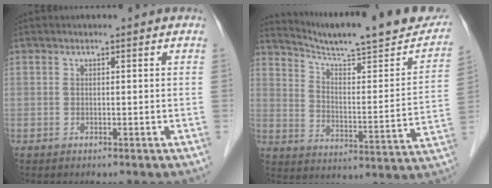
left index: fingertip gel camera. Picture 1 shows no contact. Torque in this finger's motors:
{"motor_torque": [-0.06, -0.34, 0.07, 0.02]}